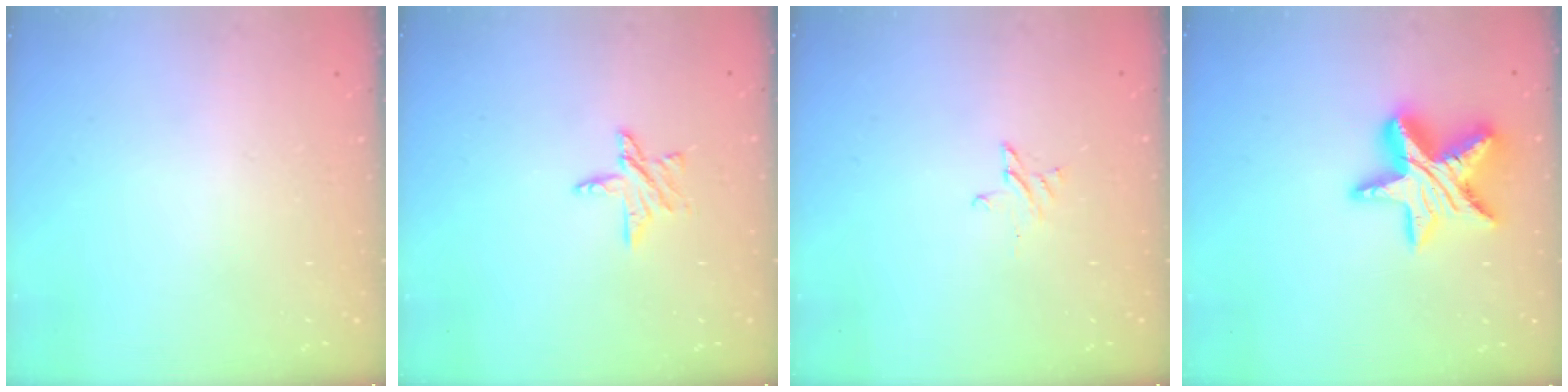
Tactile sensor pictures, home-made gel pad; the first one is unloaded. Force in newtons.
{"total": 6.6, "press": 6.6, "slide": 0.3}
{"total": 2.6, "press": 2.6, "slide": 0.2}
{"total": 15.4, "press": 15.3, "slide": 1.0}